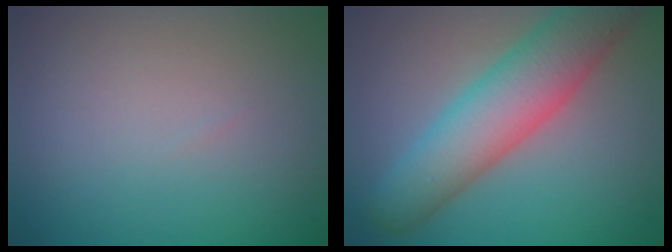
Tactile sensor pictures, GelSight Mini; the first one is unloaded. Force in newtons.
{"total": 7.3, "press": 7.3, "slide": 0.4}